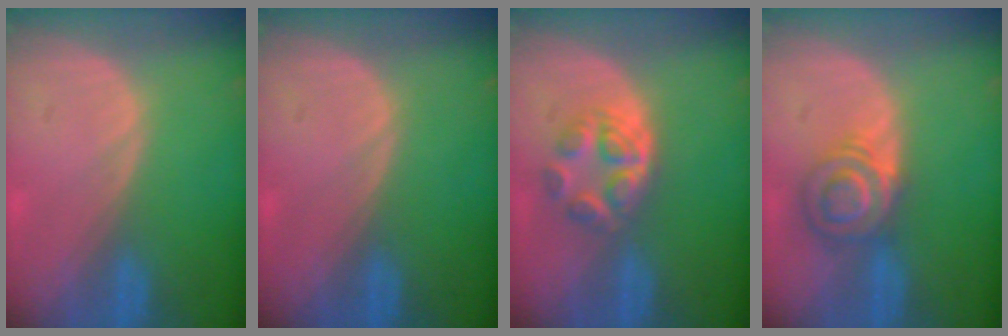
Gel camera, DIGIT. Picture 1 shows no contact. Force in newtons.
{"total": 0.0}
{"total": 5.9, "press": 5.1, "slide": 2.9}
{"total": 5.9, "press": 5.8, "slide": 0.8}